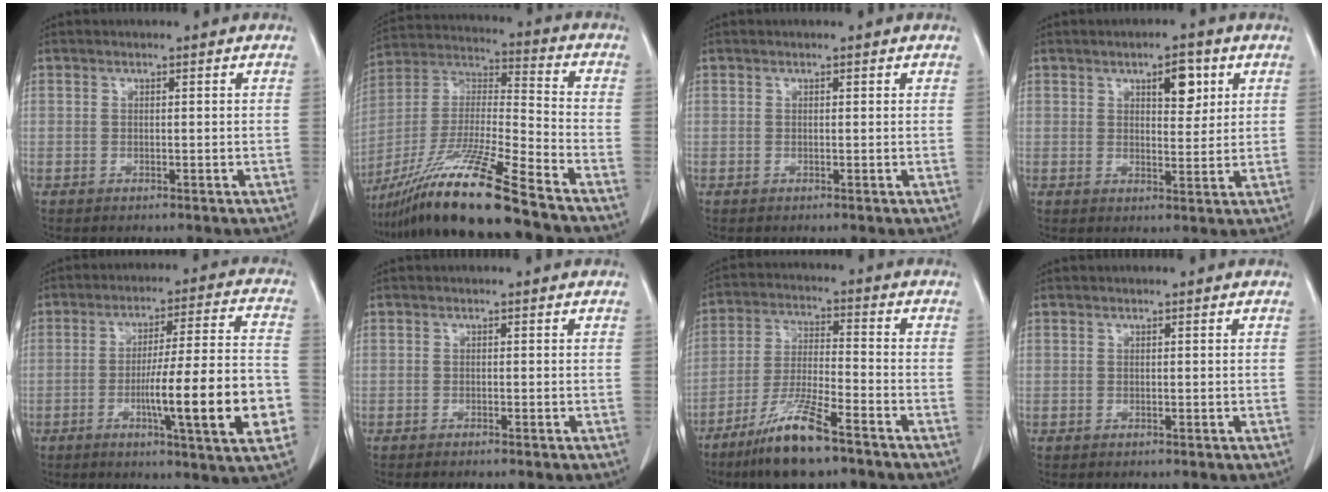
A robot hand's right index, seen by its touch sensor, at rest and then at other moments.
{"total": 18.5, "force": [-14.1, -0.8, 11.9], "torque": [-0.258, -0.032, -0.266]}
{"total": 0.0}
{"total": 4.9, "force": [2.3, 2.0, 3.8], "torque": [-0.055, -0.001, 0.034]}
{"total": 17.5, "force": [-4.8, 0.4, 16.8], "torque": [-0.224, 0.001, -0.069]}
{"total": 1.3, "force": [-1.1, -0.2, 0.7], "torque": [-0.010, 0.001, -0.015]}
{"total": 11.4, "force": [-7.8, 1.3, 8.2], "torque": [-0.169, -0.028, -0.146]}
{"total": 0.0}